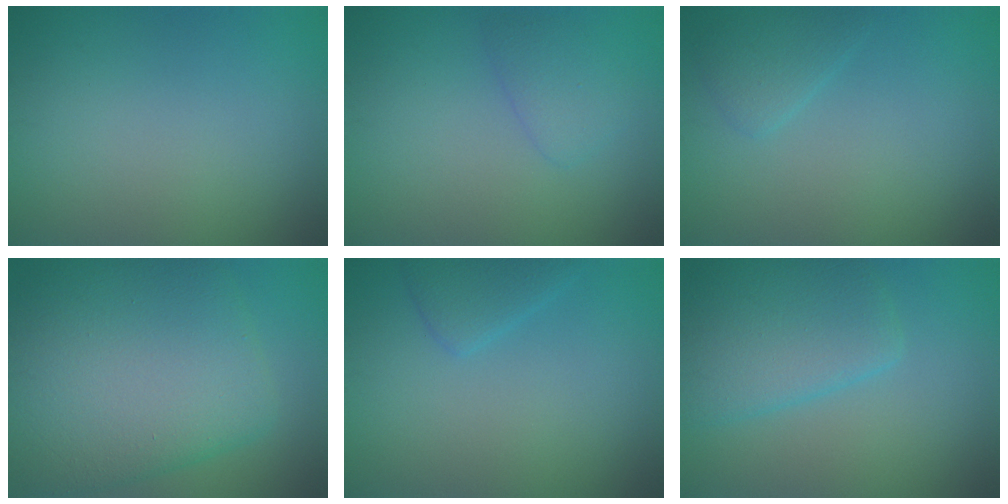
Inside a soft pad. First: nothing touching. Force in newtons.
{"total": 1.8, "press": 1.8, "slide": 0.1}
{"total": 1.6, "press": 1.6, "slide": 0.1}
{"total": 11.6, "press": 11.6, "slide": 0.3}
{"total": 2.0, "press": 2.0, "slide": 0.1}
{"total": 5.5, "press": 5.5, "slide": 0.3}